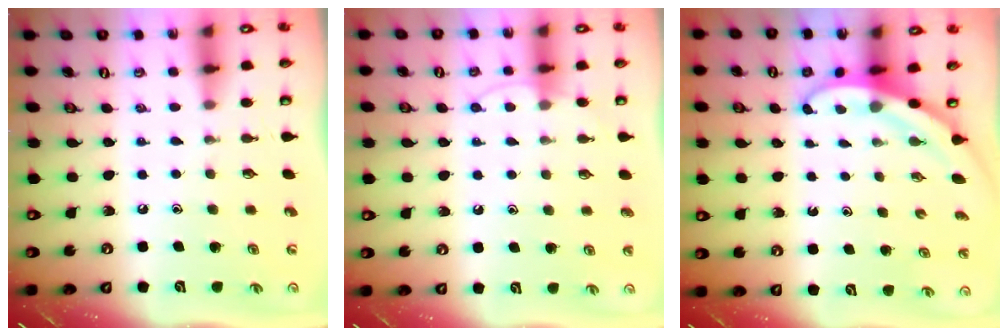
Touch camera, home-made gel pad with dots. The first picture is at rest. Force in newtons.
{"total": 5.8, "press": 5.7, "slide": 0.6}
{"total": 3.2, "press": 3.2, "slide": 0.2}